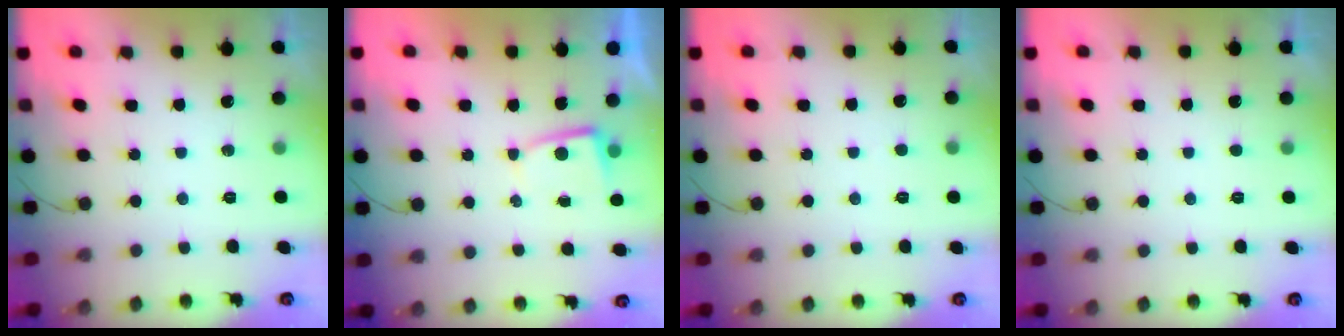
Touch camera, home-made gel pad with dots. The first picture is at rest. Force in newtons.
{"total": 2.2, "press": 2.2, "slide": 0.4}
{"total": 2.2, "press": 2.2, "slide": 0.2}
{"total": 1.7, "press": 1.7, "slide": 0.2}